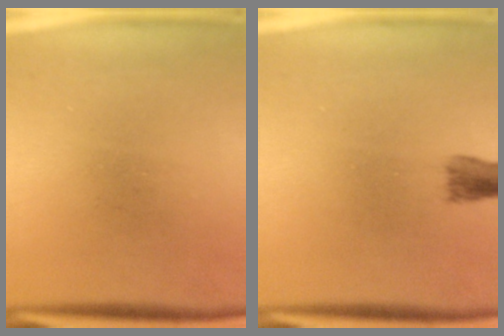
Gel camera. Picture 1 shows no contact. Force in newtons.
{"total": 2.5}